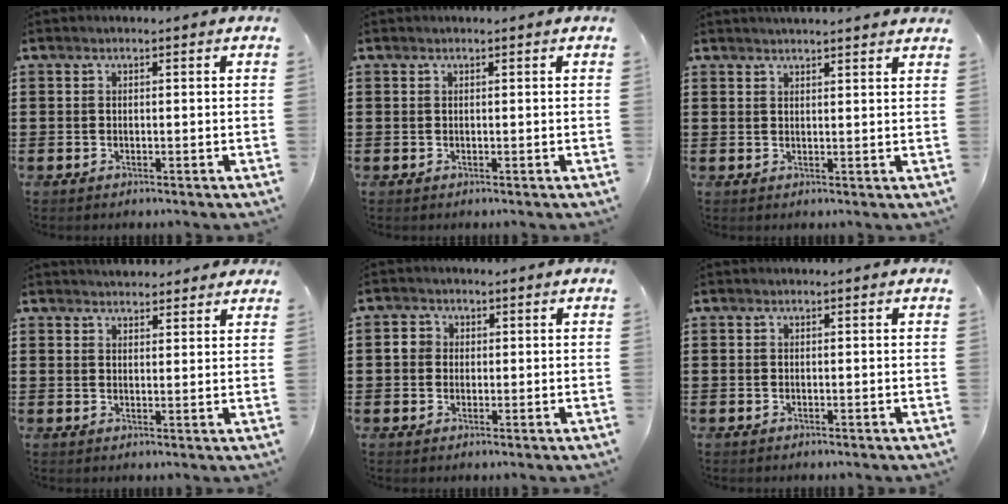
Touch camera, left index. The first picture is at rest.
{"total": 0.0}
{"total": 2.1, "force": [2.0, -0.1, 0.2], "torque": [-0.009, -0.002, 0.040]}
{"total": 2.6, "force": [2.5, 0.6, 0.2], "torque": [-0.002, -0.004, 0.046]}
{"total": 2.4, "force": [0.3, 2.3, 0.8], "torque": [-0.025, 0.010, 0.002]}
{"total": 0.0}